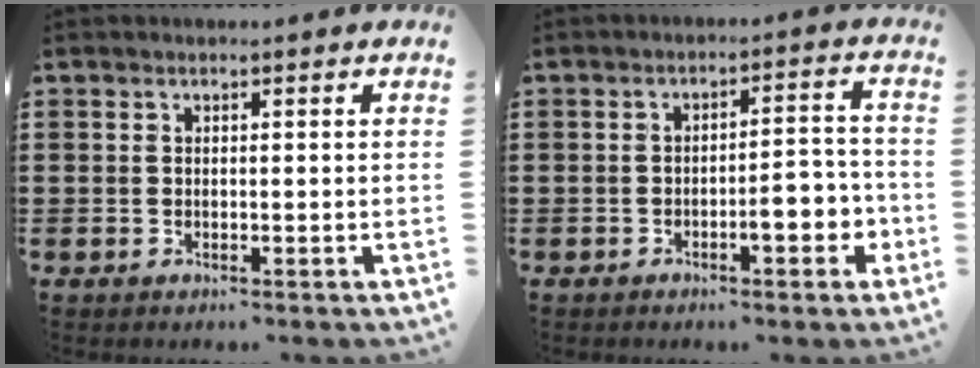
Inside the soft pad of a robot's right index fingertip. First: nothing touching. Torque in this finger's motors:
{"motor_torque": [1.58, -0.32, 0.49, 0.15]}